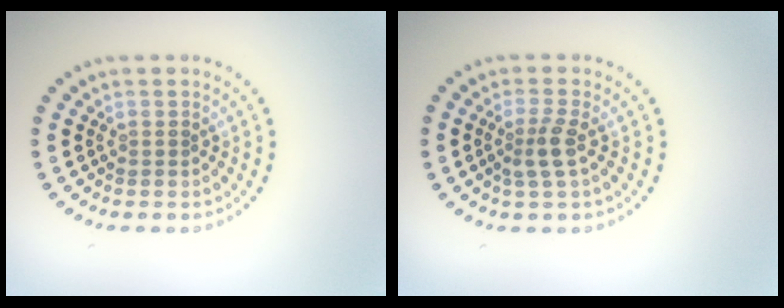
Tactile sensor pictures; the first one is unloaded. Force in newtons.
{"total": 2.2, "press": 1.9, "slide": 1.1}